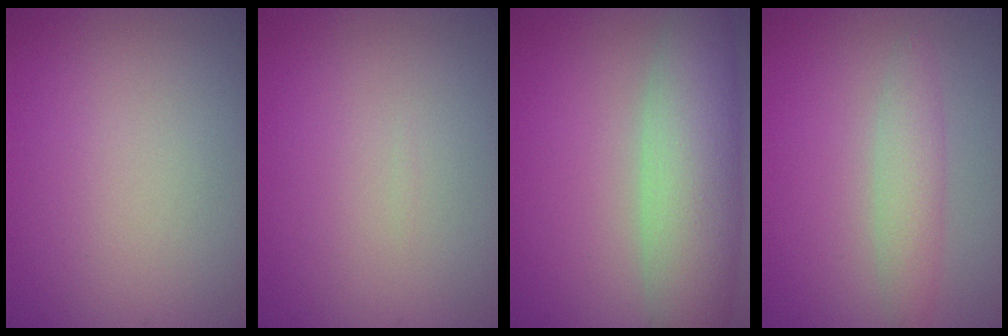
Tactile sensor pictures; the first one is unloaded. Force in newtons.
{"total": 0.0}
{"total": 7.2, "press": 7.2, "slide": 0.6}
{"total": 2.5, "press": 2.5, "slide": 0.0}